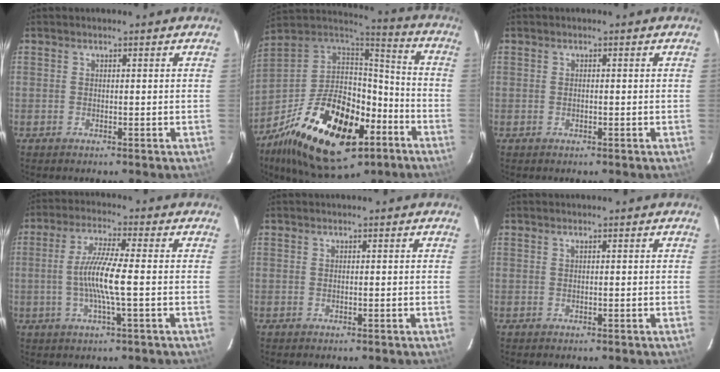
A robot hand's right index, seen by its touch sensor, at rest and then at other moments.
{"total": 29.5, "force": [-14.3, 14.8, 21.0], "torque": [-0.399, -0.015, -0.223]}
{"total": 0.6, "force": [-0.2, 0.3, 0.5], "torque": [-0.010, 0.002, -0.004]}
{"total": 8.3, "force": [-1.2, 0.0, 8.2], "torque": [-0.163, -0.001, -0.025]}
{"total": 0.0}
{"total": 0.0}